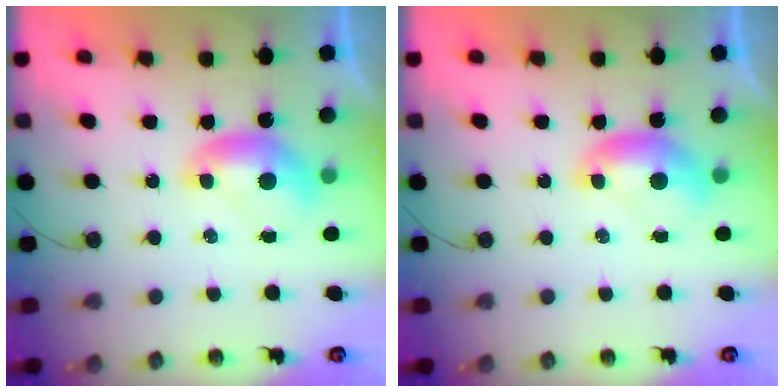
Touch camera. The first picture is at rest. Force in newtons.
{"total": 0.0}